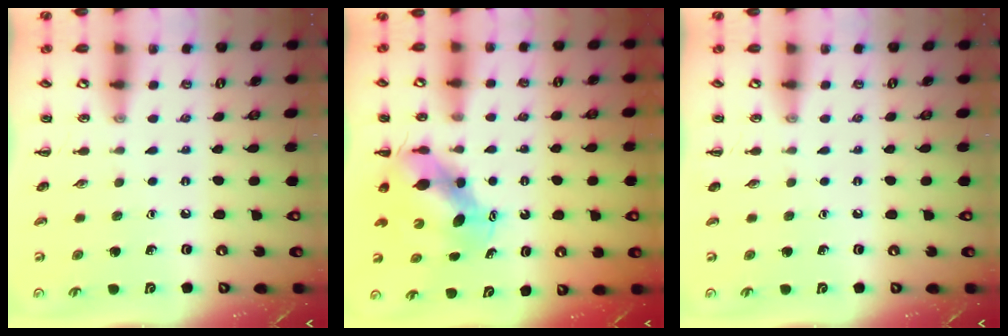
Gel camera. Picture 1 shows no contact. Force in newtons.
{"total": 6.6, "press": 6.4, "slide": 1.3}
{"total": 0.0}